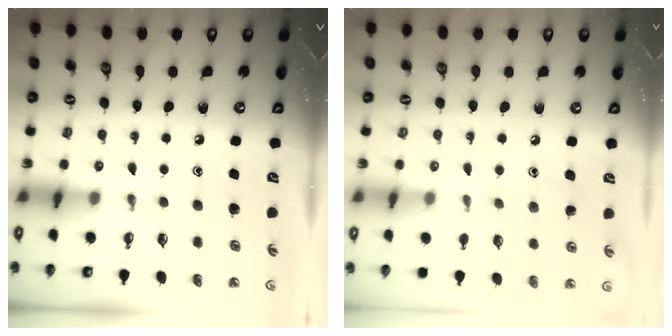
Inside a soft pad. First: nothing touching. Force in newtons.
{"total": 7.5, "press": 7.5, "slide": 0.4}